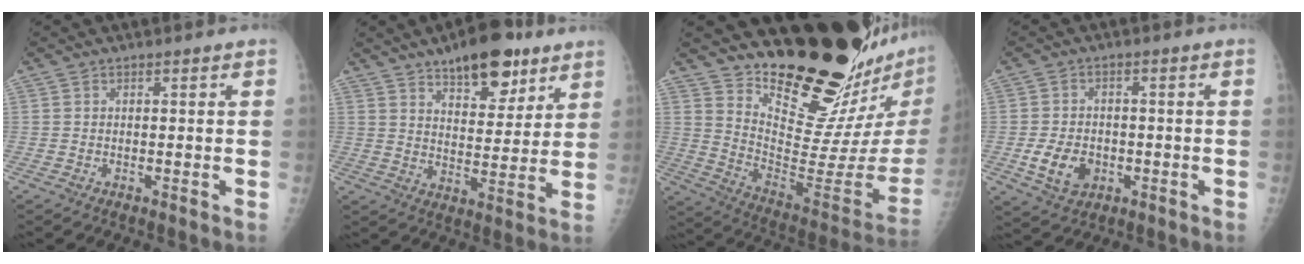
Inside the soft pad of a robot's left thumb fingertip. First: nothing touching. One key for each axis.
{"total": 14.5, "fx": 9.5, "fy": 6.4, "fz": 9.0, "tx": -0.087, "ty": -0.046, "tz": 0.142}
{"total": 24.9, "fx": 21.3, "fy": 5.0, "fz": 11.9, "tx": -0.134, "ty": -0.195, "tz": 0.309}
{"total": 6.9, "fx": -1.8, "fy": 5.2, "fz": 4.1, "tx": -0.060, "ty": 0.003, "tz": -0.024}